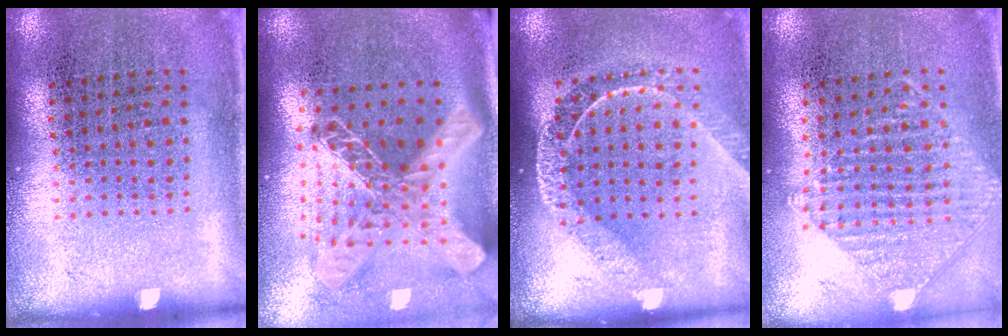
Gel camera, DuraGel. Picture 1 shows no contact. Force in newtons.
{"total": 2.9, "press": 2.0, "slide": 2.1}
{"total": 1.7, "press": 1.5, "slide": 0.9}
{"total": 0.9, "press": 0.9, "slide": 0.0}